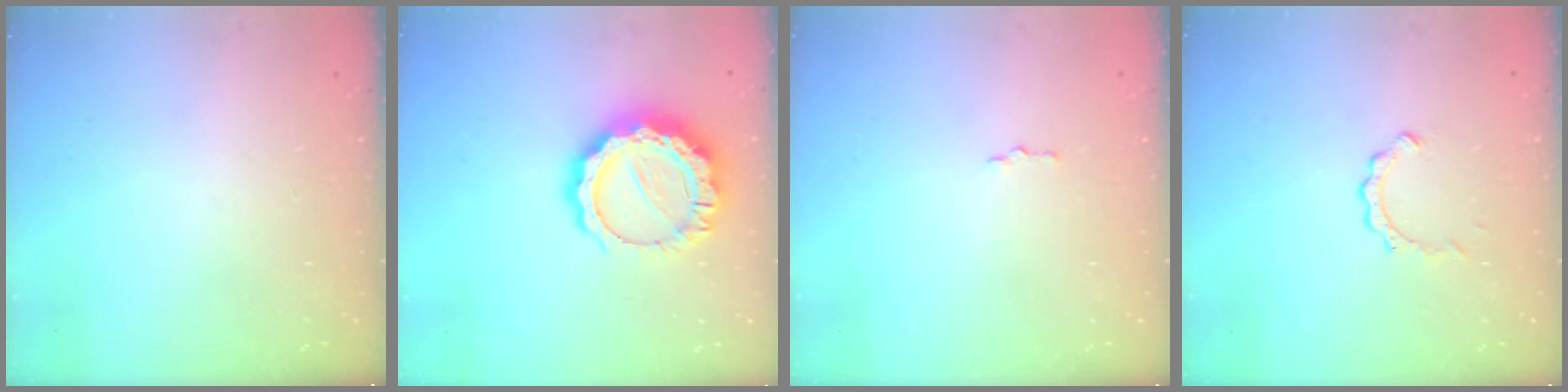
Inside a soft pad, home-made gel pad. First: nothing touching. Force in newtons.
{"total": 15.9, "press": 15.9, "slide": 1.5}
{"total": 1.5, "press": 1.5, "slide": 0.2}
{"total": 2.1, "press": 2.1, "slide": 0.2}